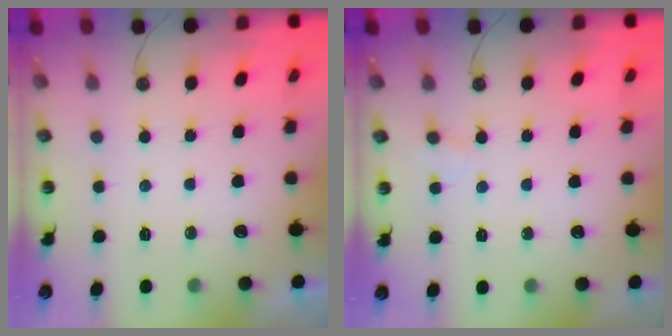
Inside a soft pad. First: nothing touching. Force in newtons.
{"total": 3.5, "press": 3.5, "slide": 0.3}